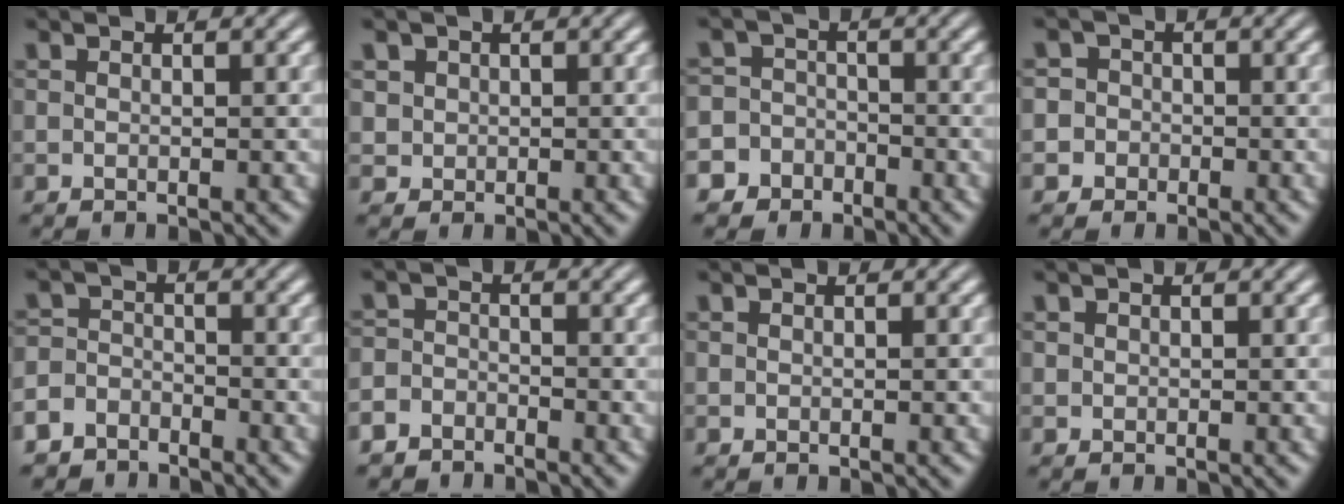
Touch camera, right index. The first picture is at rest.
{"total": 2.9, "force": [0.5, 2.7, 0.9], "torque": [-0.030, -0.018, 0.019]}
{"total": 7.9, "force": [-3.9, 6.9, 0.9], "torque": [-0.023, -0.029, -0.075]}
{"total": 4.0, "force": [-1.2, 3.8, 0.4], "torque": [-0.009, -0.008, -0.029]}
{"total": 3.7, "force": [-3.3, 1.6, 0.0], "torque": [0.013, -0.017, -0.056]}
{"total": 3.2, "force": [-3.0, 0.8, -0.4], "torque": [0.015, -0.016, -0.049]}
{"total": 0.0}
{"total": 0.0}